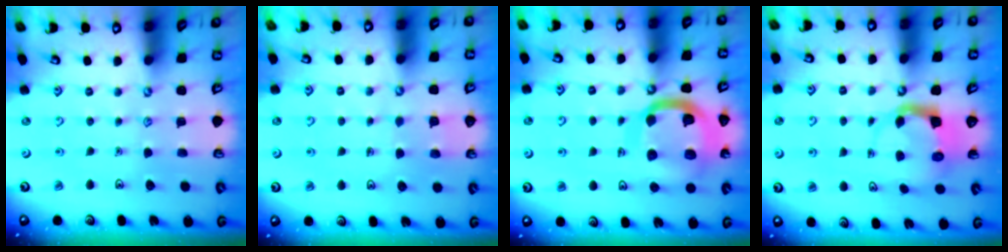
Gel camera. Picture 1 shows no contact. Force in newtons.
{"total": 2.8, "press": 2.8, "slide": 0.3}
{"total": 17.4, "press": 17.3, "slide": 1.9}
{"total": 3.7, "press": 3.6, "slide": 0.7}